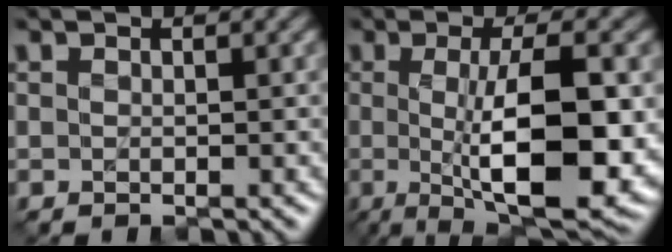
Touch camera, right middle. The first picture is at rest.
{"total": 11.6, "force": [-0.9, 3.2, 11.1], "torque": [-0.163, -0.012, -0.010]}